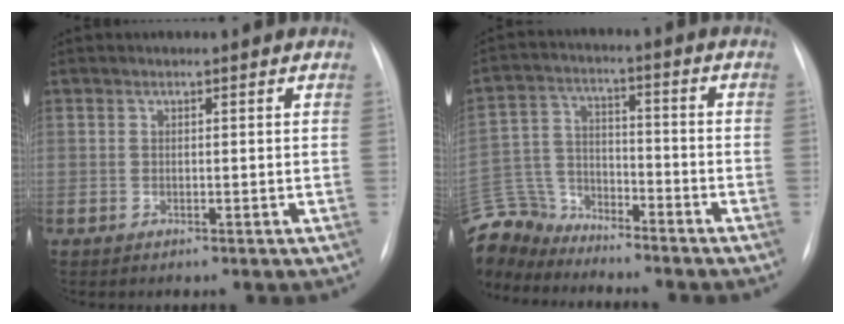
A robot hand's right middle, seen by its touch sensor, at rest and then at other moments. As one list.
[{"total": 12.3, "force": [-11.7, 3.5, 1.4], "torque": [-0.040, 0.023, -0.223]}]